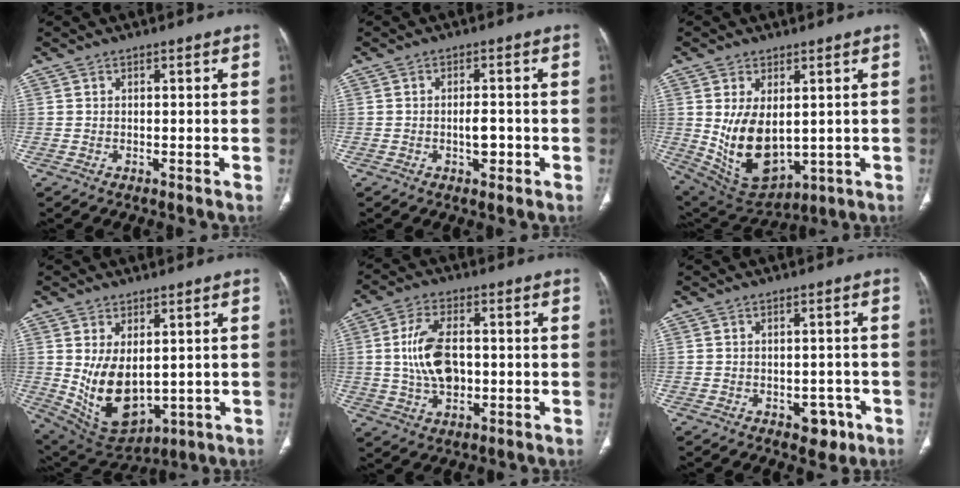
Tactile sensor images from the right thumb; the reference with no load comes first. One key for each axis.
{"total": 3.3, "fx": -1.0, "fy": 1.5, "fz": 2.7, "tx": -0.032, "ty": 0.004, "tz": -0.014}
{"total": 13.6, "fx": 0.5, "fy": 8.1, "fz": 10.9, "tx": -0.178, "ty": -0.015, "tz": 0.043}
{"total": 12.7, "fx": 0.5, "fy": 7.6, "fz": 10.2, "tx": -0.163, "ty": -0.015, "tz": 0.043}
{"total": 10.4, "fx": 0.3, "fy": 6.1, "fz": 8.5, "tx": -0.158, "ty": 0.006, "tz": 0.010}
{"total": 4.3, "fx": -2.1, "fy": 2.8, "fz": 2.5, "tx": -0.006, "ty": 0.012, "tz": -0.023}